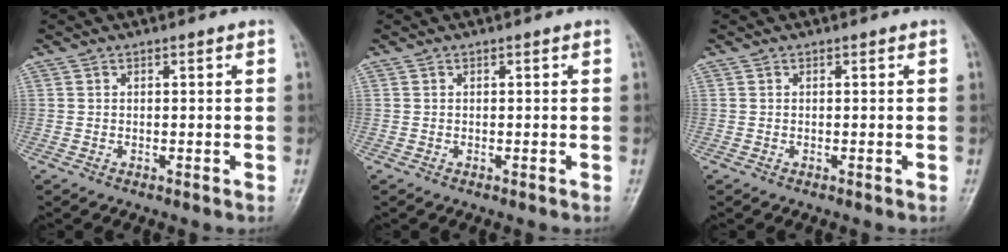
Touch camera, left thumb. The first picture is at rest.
{"total": 0.0}
{"total": 0.0}